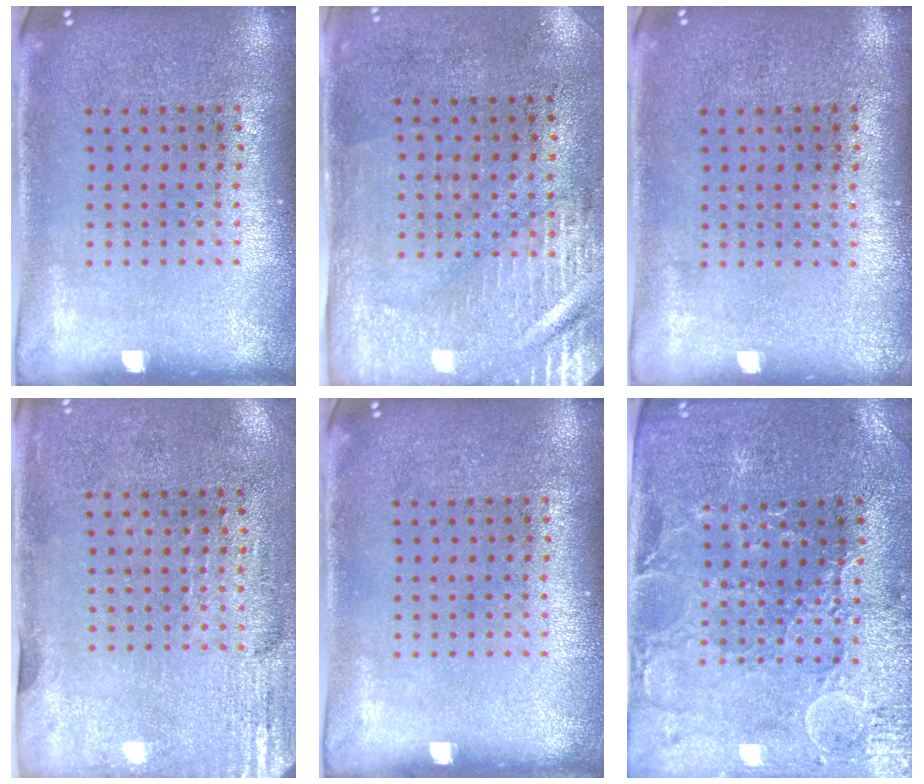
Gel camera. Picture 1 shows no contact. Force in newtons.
{"total": 2.9, "press": 2.5, "slide": 1.5}
{"total": 0.0}
{"total": 2.9, "press": 2.5, "slide": 1.5}
{"total": 0.0}
{"total": 1.3, "press": 1.3, "slide": 0.4}